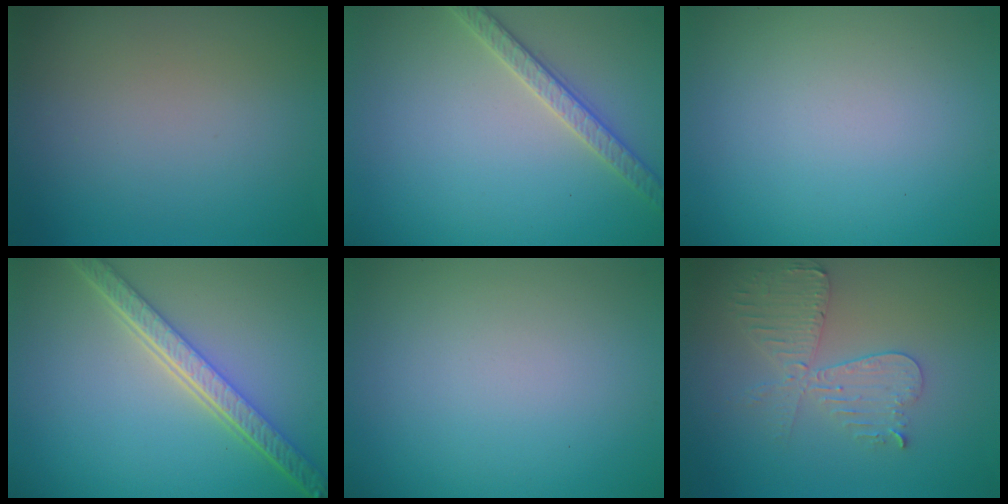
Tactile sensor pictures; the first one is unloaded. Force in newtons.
{"total": 2.6, "press": 2.5, "slide": 0.5}
{"total": 0.0}
{"total": 5.6, "press": 4.2, "slide": 3.6}
{"total": 0.0}
{"total": 4.1, "press": 3.6, "slide": 2.0}